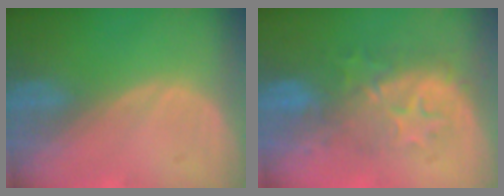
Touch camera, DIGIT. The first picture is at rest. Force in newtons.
{"total": 8.1, "press": 8.1, "slide": 0.8}